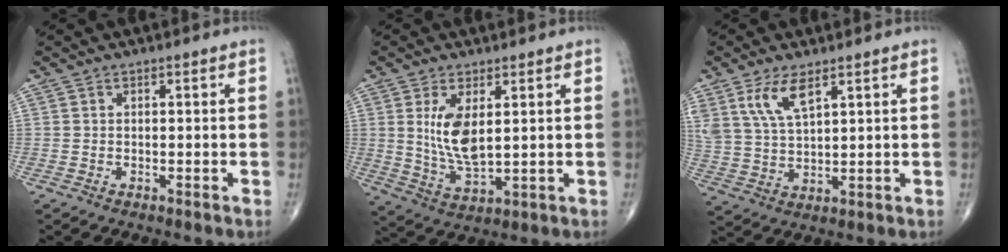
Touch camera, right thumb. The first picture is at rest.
{"total": 8.8, "force": [2.1, 3.8, 7.7], "torque": [-0.149, -0.024, 0.053]}
{"total": 8.0, "force": [4.6, 3.2, 5.8], "torque": [-0.117, -0.016, 0.100]}